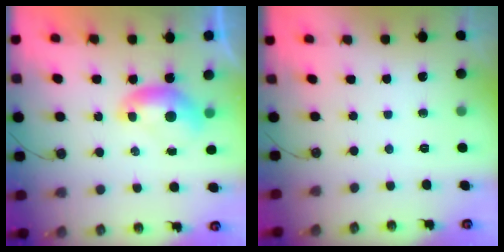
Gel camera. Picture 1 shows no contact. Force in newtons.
{"total": 0.0}